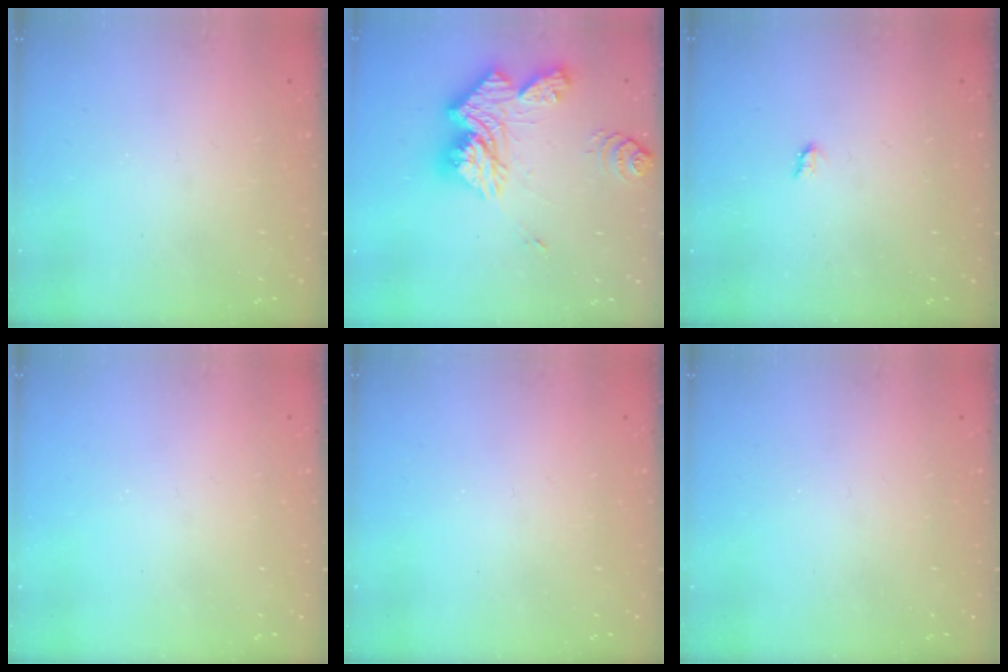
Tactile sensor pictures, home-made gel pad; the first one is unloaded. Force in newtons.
{"total": 19.3, "press": 19.1, "slide": 2.0}
{"total": 1.7, "press": 1.6, "slide": 0.3}
{"total": 0.0}
{"total": 0.0}
{"total": 0.0}